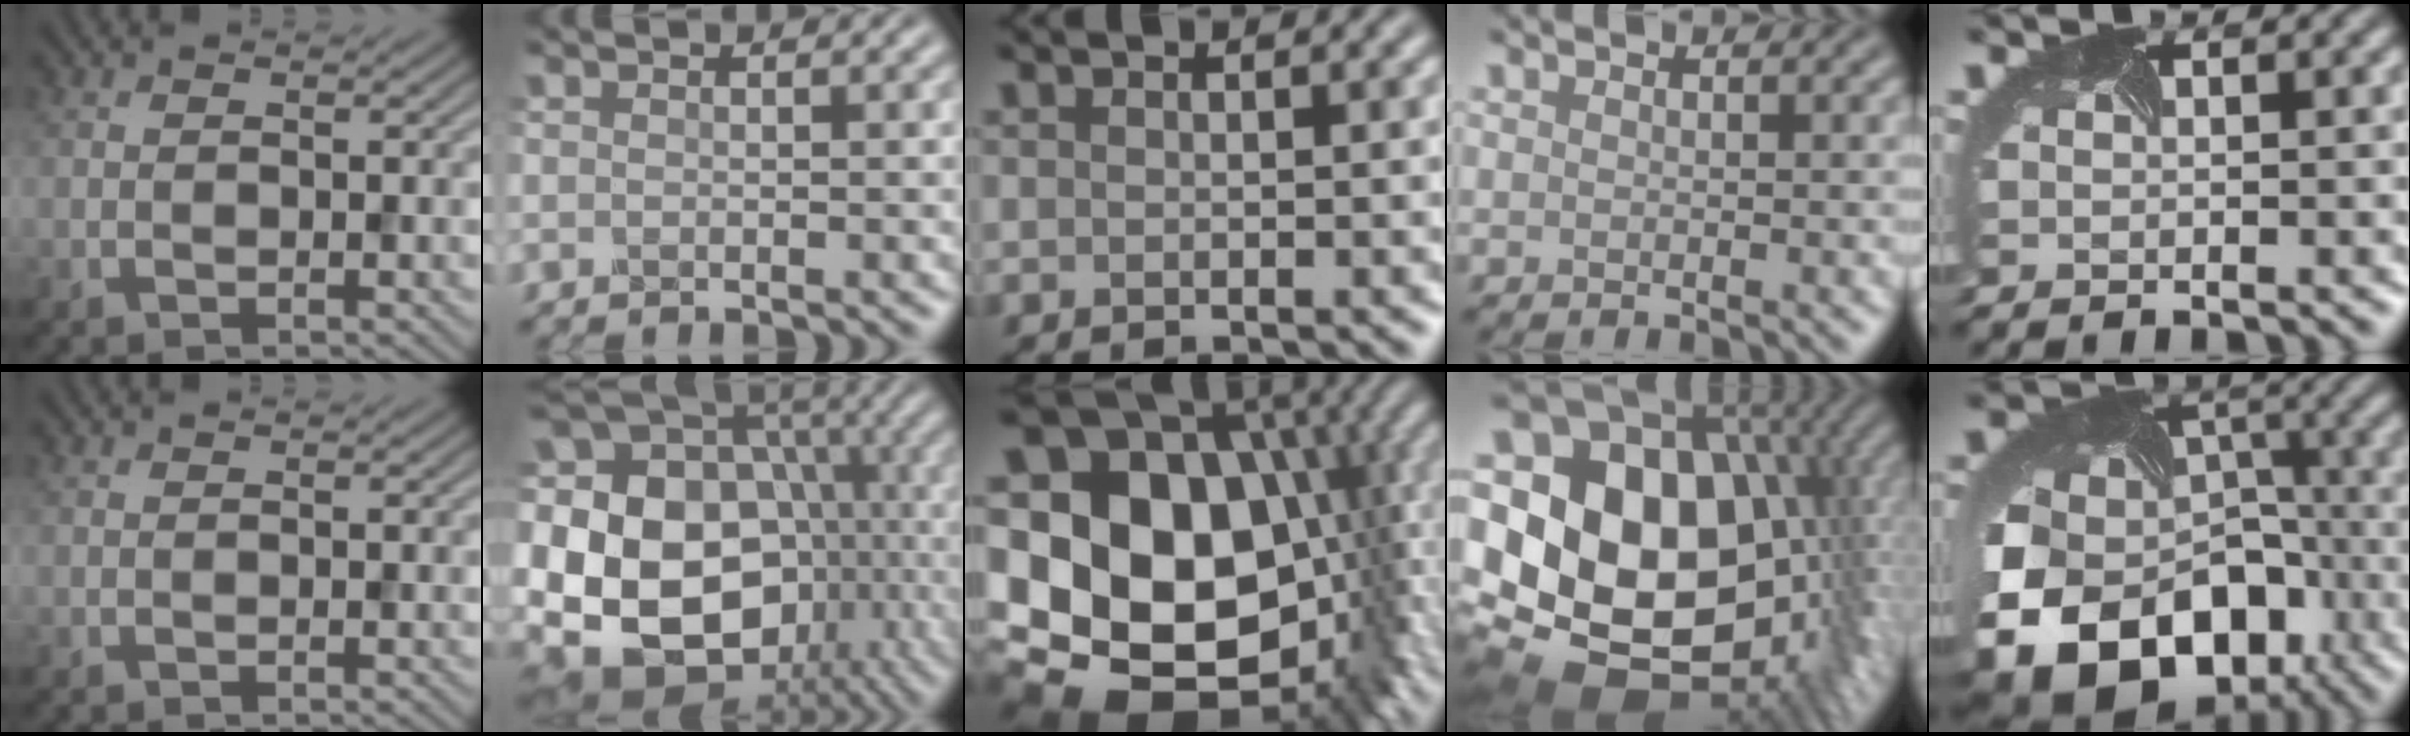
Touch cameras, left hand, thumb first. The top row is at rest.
{"index": {"total": 19.0, "force": [-1.2, 15.1, 11.4], "torque": [-0.218, 0.002, -0.007]}, "middle": {"total": 20.0, "force": [-1.1, 15.1, 13.1], "torque": [-0.204, -0.015, 0.021]}, "ring": {"total": 21.1, "force": [-0.8, 15.7, 14.1], "torque": [-0.233, -0.010, 0.019]}, "little": {"total": 18.0, "force": [-7.7, 12.9, 10.0], "torque": [-0.210, -0.038, -0.108]}}